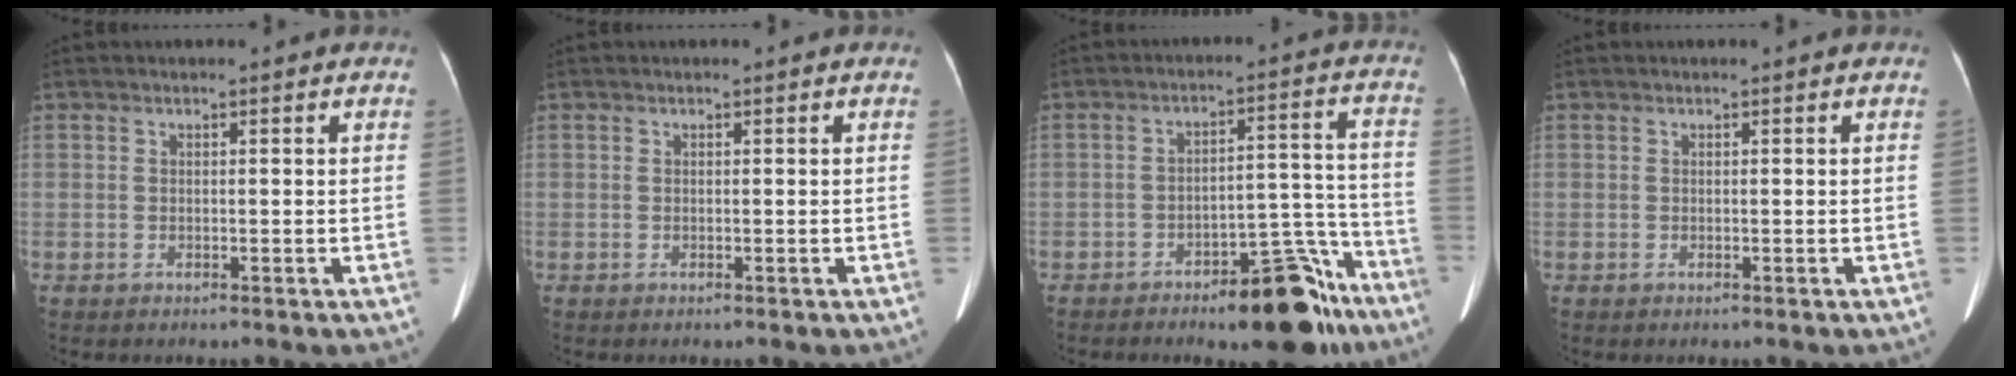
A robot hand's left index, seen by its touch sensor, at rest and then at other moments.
{"total": 0.0}
{"total": 12.5, "force": [-9.1, 3.9, 7.6], "torque": [-0.070, 0.032, -0.132]}
{"total": 0.0}